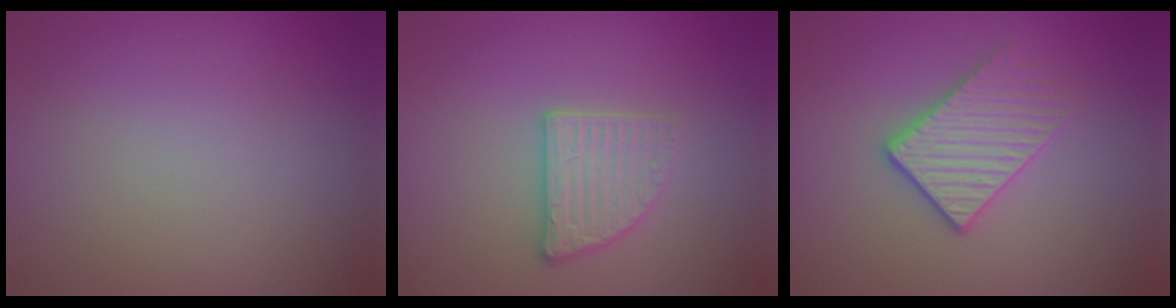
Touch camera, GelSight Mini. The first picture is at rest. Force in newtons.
{"total": 2.7, "press": 2.6, "slide": 0.8}
{"total": 3.2, "press": 3.0, "slide": 1.2}